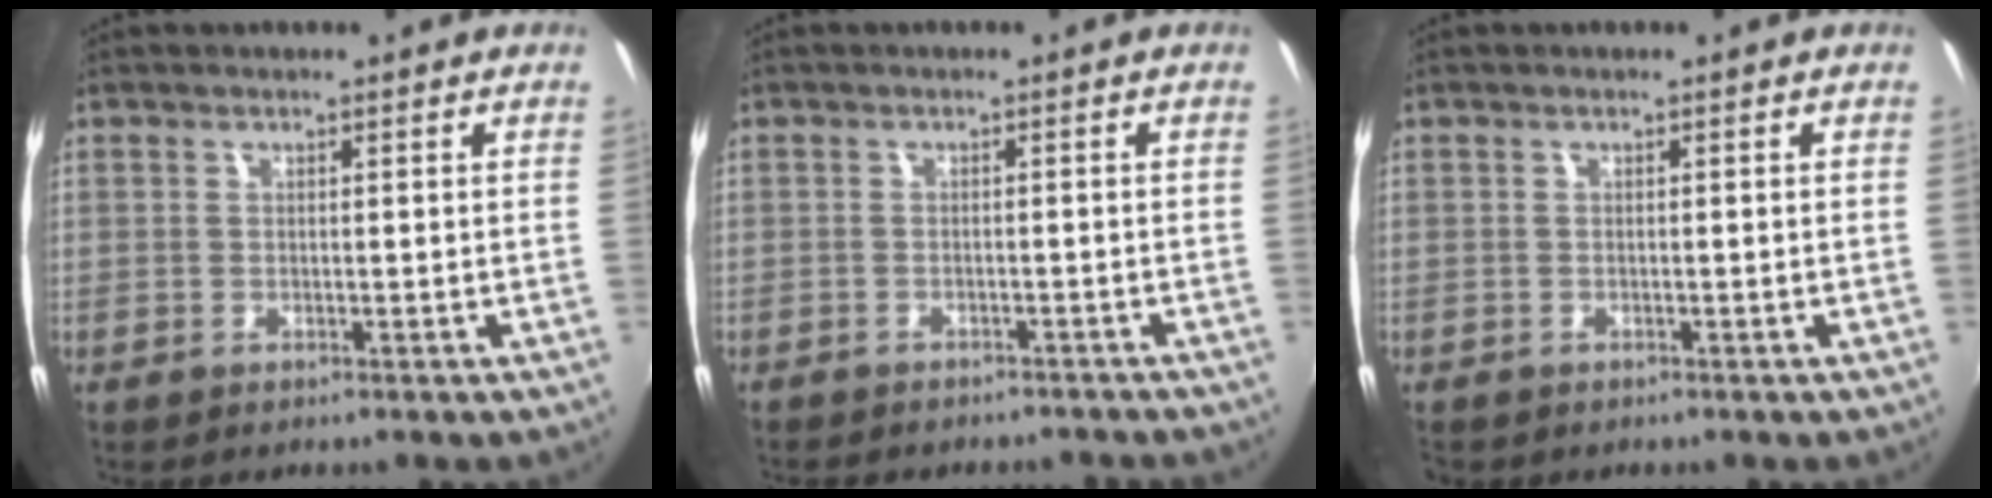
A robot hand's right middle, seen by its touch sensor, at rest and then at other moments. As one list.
[{"total": 7.4, "force": [-6.7, 2.1, 2.4], "torque": [-0.058, -0.011, -0.085]}, {"total": 0.5, "force": [-0.4, 0.3, 0.0], "torque": [-0.002, -0.002, -0.007]}]